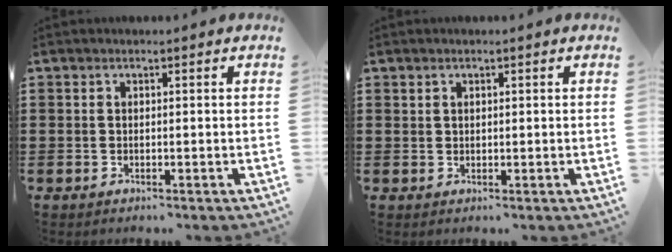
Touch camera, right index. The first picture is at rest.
{"total": 0.6, "force": [0.5, 0.4, 0.2], "torque": [-0.006, 0.001, 0.009]}